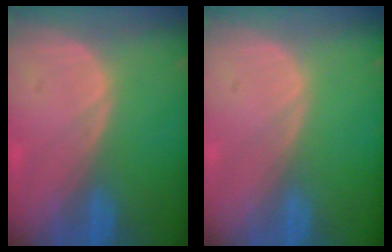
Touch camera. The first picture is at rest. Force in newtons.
{"total": 0.0}